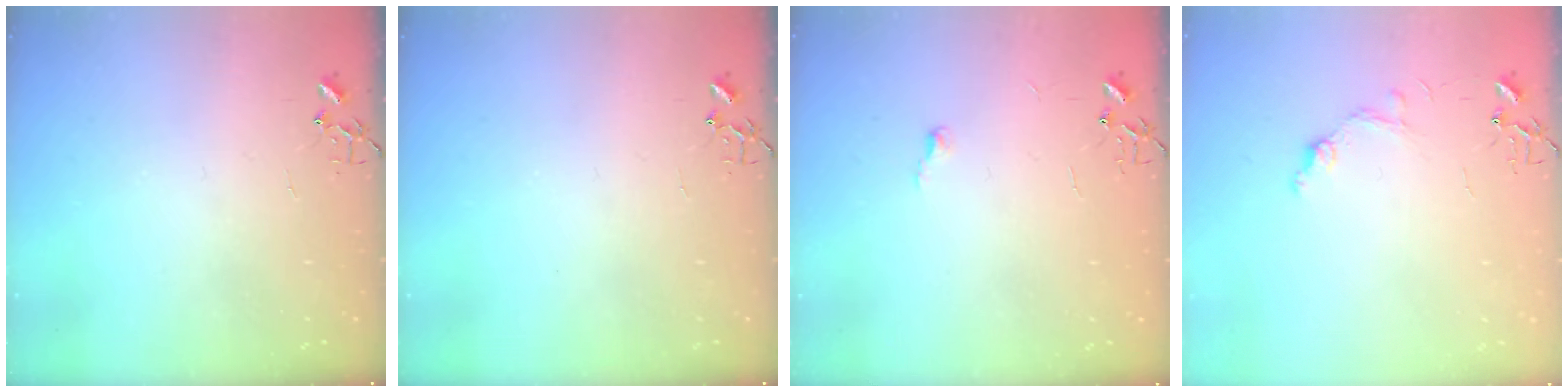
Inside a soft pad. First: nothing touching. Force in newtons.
{"total": 0.0}
{"total": 3.4, "press": 3.4, "slide": 0.5}
{"total": 7.9, "press": 7.9, "slide": 0.7}